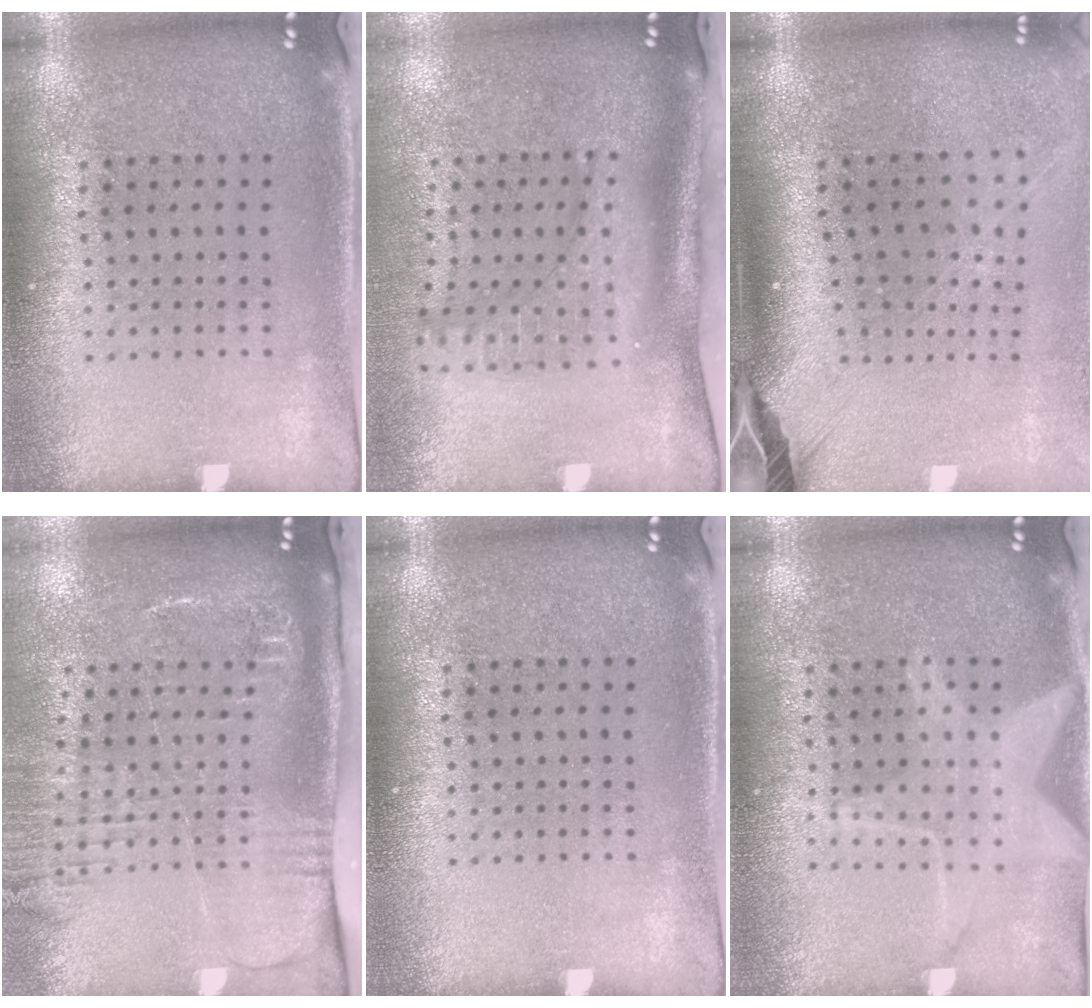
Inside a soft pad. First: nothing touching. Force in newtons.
{"total": 2.3, "press": 1.6, "slide": 1.6}
{"total": 2.7, "press": 1.9, "slide": 1.9}
{"total": 2.7, "press": 2.1, "slide": 1.7}
{"total": 0.0}
{"total": 1.6, "press": 1.6, "slide": 0.2}